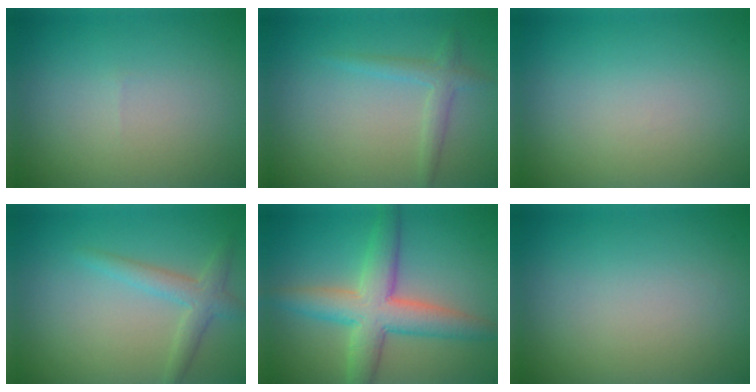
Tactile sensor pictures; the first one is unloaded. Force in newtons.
{"total": 1.8, "press": 1.8, "slide": 0.0}
{"total": 0.0}
{"total": 2.4, "press": 2.4, "slide": 0.1}
{"total": 6.5, "press": 6.5, "slide": 0.4}
{"total": 0.0}